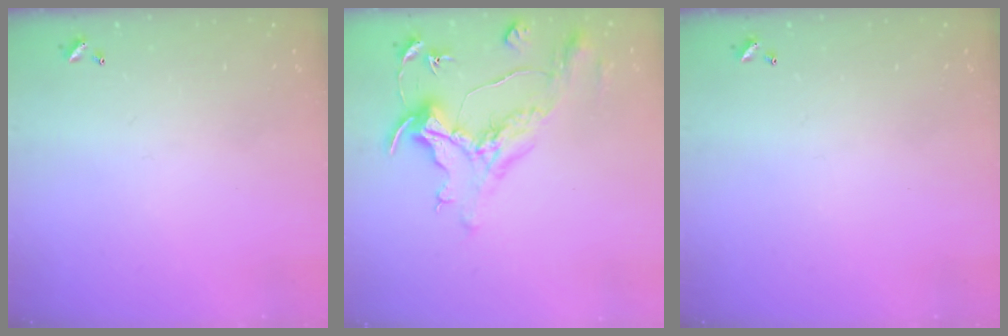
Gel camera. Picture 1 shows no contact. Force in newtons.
{"total": 1.5, "press": 0.8, "slide": 1.2}
{"total": 0.0}